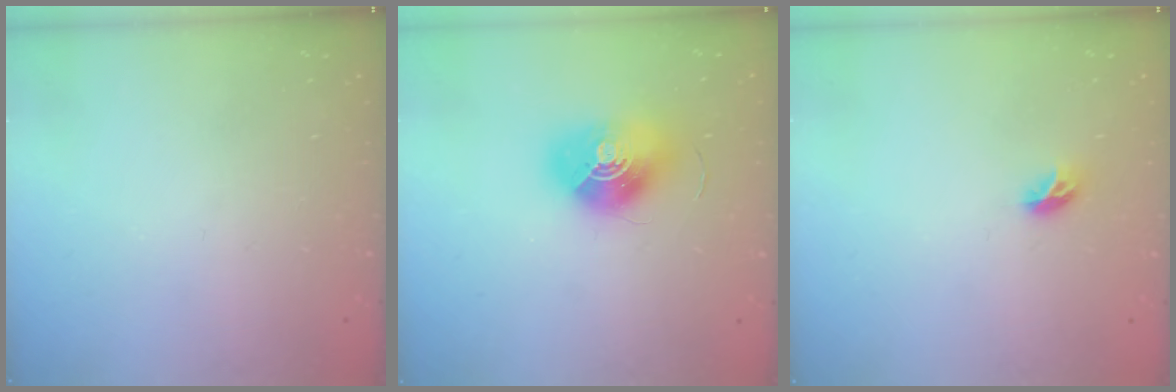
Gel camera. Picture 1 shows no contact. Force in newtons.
{"total": 14.4, "press": 14.4, "slide": 0.5}
{"total": 5.4, "press": 5.4, "slide": 0.5}